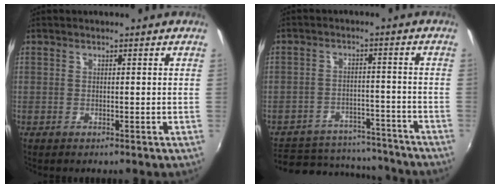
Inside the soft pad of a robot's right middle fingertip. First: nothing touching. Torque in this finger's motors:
{"motor_torque": [-0.13, -0.80, -0.75, -0.21]}